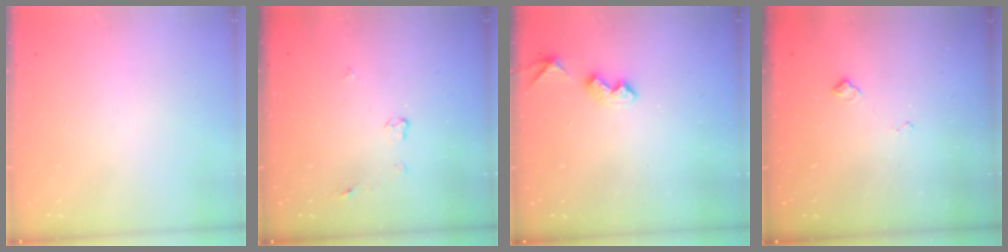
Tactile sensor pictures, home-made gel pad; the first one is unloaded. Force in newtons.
{"total": 4.3, "press": 4.3, "slide": 0.5}
{"total": 4.9, "press": 4.8, "slide": 0.7}
{"total": 6.6, "press": 6.5, "slide": 0.9}